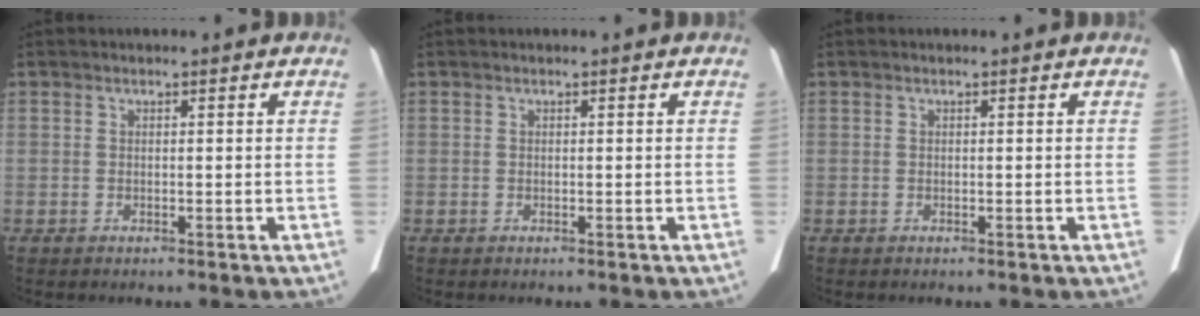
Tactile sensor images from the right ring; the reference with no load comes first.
{"total": 0.0}
{"total": 0.0}